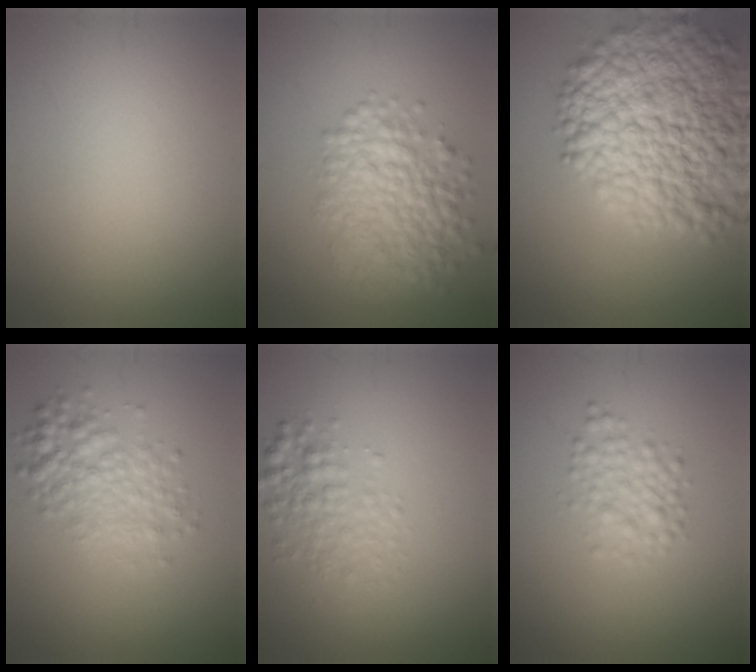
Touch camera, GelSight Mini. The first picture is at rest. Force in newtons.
{"total": 5.9, "press": 5.9, "slide": 0.2}
{"total": 12.8, "press": 12.8, "slide": 0.6}
{"total": 3.9, "press": 3.9, "slide": 0.1}
{"total": 2.8, "press": 2.8, "slide": 0.1}
{"total": 2.6, "press": 2.6, "slide": 0.0}